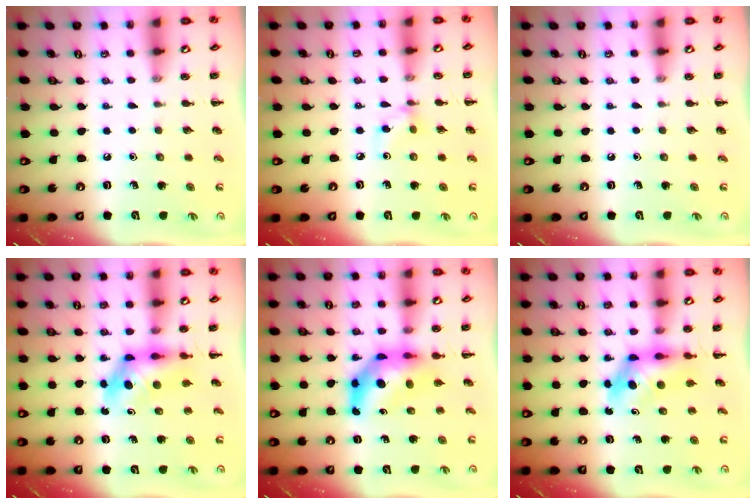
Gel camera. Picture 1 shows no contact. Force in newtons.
{"total": 3.8, "press": 3.7, "slide": 0.9}
{"total": 0.0}
{"total": 5.2, "press": 5.1, "slide": 0.9}
{"total": 8.1, "press": 7.7, "slide": 2.5}
{"total": 5.2, "press": 5.1, "slide": 0.9}